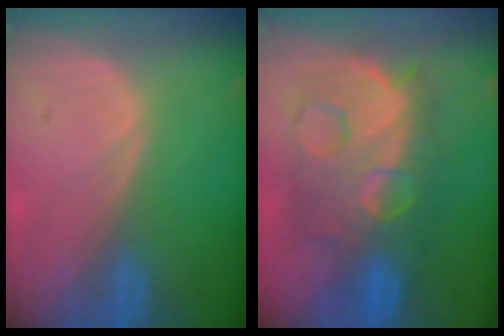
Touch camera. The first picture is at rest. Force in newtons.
{"total": 11.9, "press": 11.8, "slide": 1.3}